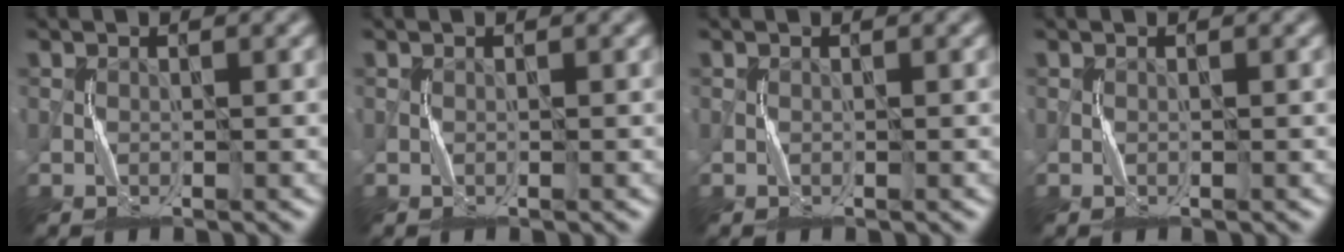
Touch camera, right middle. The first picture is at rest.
{"total": 0.0}
{"total": 0.0}
{"total": 0.0}